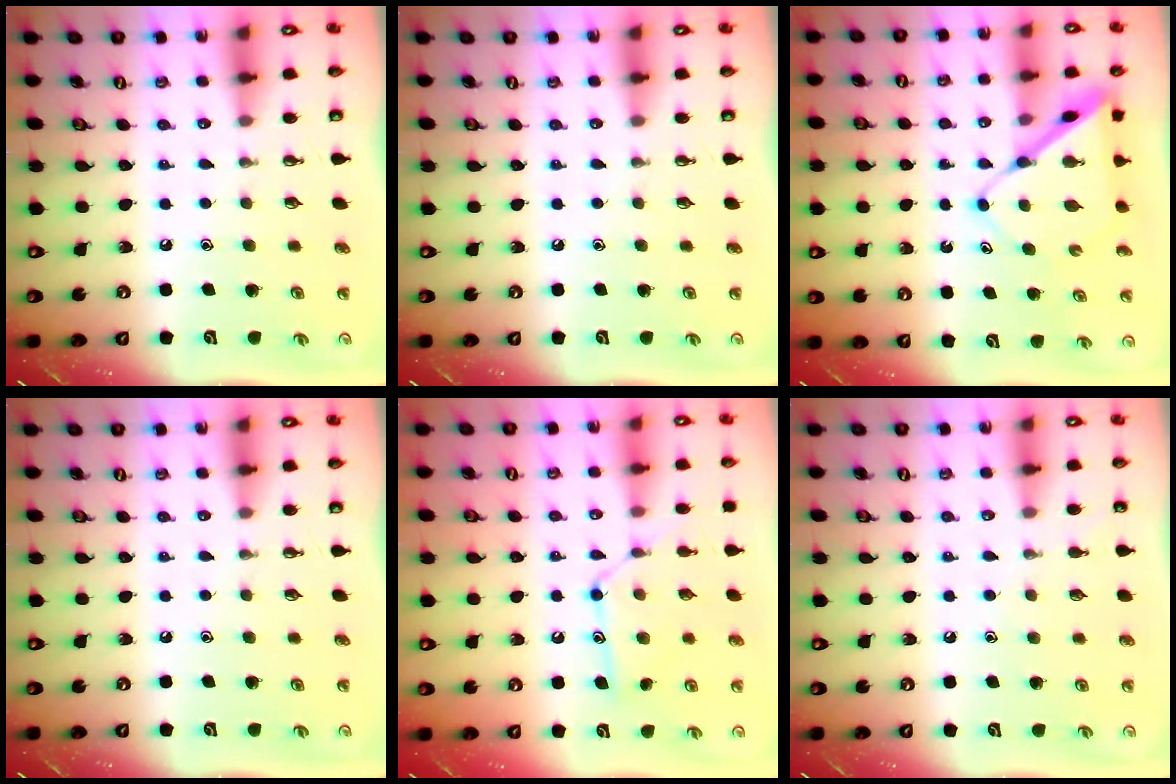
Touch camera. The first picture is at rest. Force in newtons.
{"total": 0.0}
{"total": 9.4, "press": 9.3, "slide": 0.7}
{"total": 0.0}
{"total": 12.7, "press": 12.6, "slide": 1.1}
{"total": 2.9, "press": 2.9, "slide": 0.4}